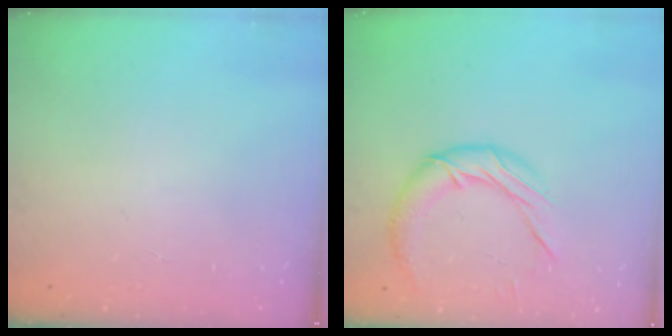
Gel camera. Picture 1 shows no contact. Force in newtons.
{"total": 13.1, "press": 13.0, "slide": 1.0}